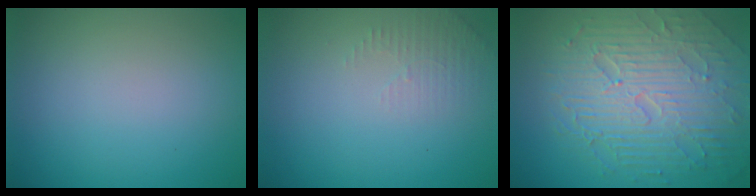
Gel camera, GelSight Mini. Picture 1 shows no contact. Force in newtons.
{"total": 1.5, "press": 1.5, "slide": 0.4}
{"total": 9.4, "press": 6.2, "slide": 7.1}